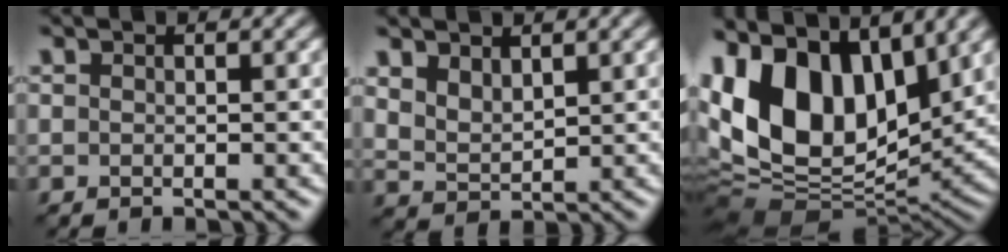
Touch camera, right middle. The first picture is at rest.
{"total": 2.8, "force": [1.8, 1.6, 1.6], "torque": [-0.037, -0.007, 0.041]}
{"total": 14.6, "force": [4.4, 8.5, 10.9], "torque": [-0.226, 0.002, 0.077]}